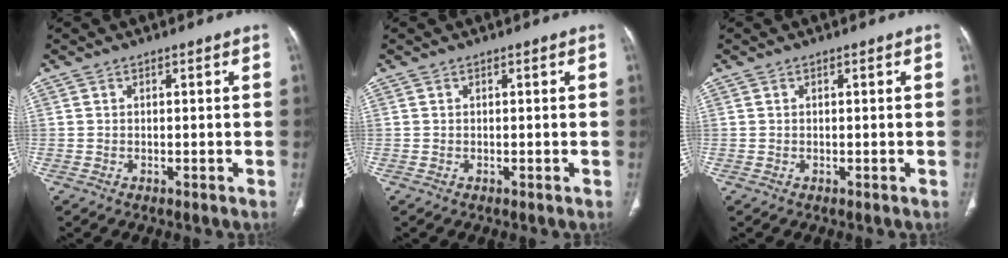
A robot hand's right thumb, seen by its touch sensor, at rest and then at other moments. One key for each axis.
{"total": 0.0}
{"total": 0.0}